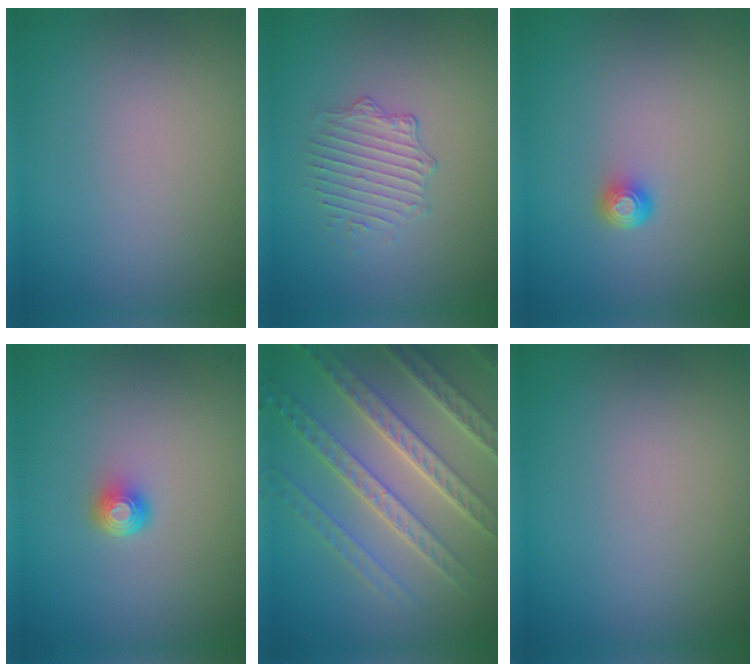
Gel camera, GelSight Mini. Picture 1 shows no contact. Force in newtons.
{"total": 1.9, "press": 1.4, "slide": 1.4}
{"total": 1.5, "press": 1.1, "slide": 1.0}
{"total": 1.6, "press": 1.1, "slide": 1.1}
{"total": 7.9, "press": 5.6, "slide": 5.6}
{"total": 0.0}